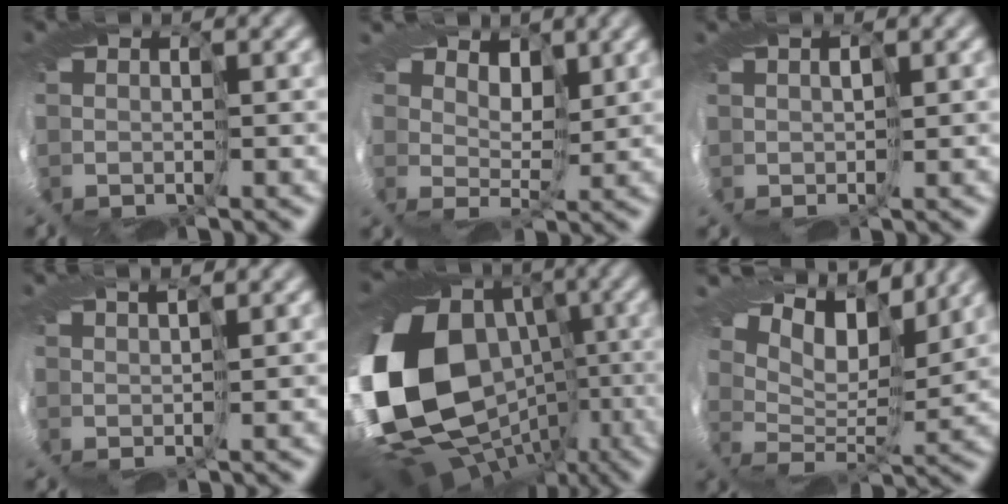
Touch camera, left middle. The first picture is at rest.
{"total": 3.0, "force": [3.0, -0.1, -0.2], "torque": [0.014, 0.008, 0.013]}
{"total": 1.7, "force": [0.8, -1.2, -0.8], "torque": [0.019, 0.016, 0.005]}
{"total": 2.9, "force": [1.9, -2.1, -0.7], "torque": [0.023, 0.027, 0.001]}
{"total": 17.7, "force": [-4.0, 13.8, 10.2], "torque": [-0.200, -0.012, -0.123]}
{"total": 7.9, "force": [7.1, 0.7, 3.4], "torque": [-0.069, 0.020, 0.077]}